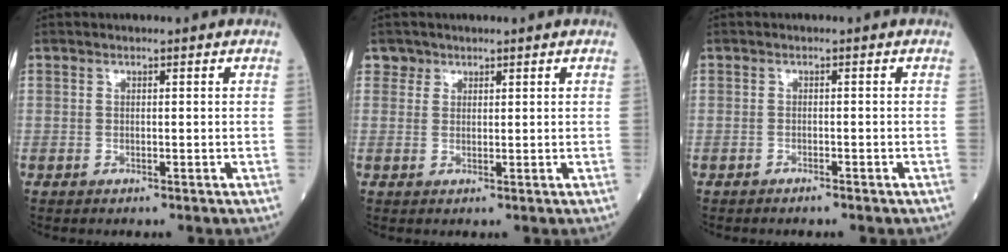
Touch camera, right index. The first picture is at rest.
{"total": 1.4, "force": [1.0, 1.0, -0.3], "torque": [0.015, 0.003, 0.012]}
{"total": 1.3, "force": [-1.1, 0.2, 0.6], "torque": [-0.015, -0.002, -0.011]}